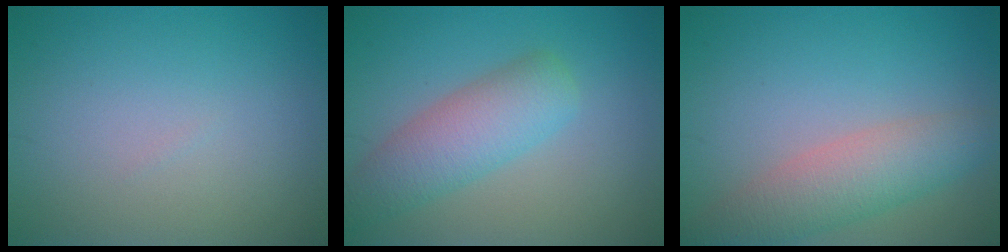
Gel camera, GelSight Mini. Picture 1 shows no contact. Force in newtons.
{"total": 4.9, "press": 4.9, "slide": 0.3}
{"total": 4.7, "press": 4.7, "slide": 0.3}